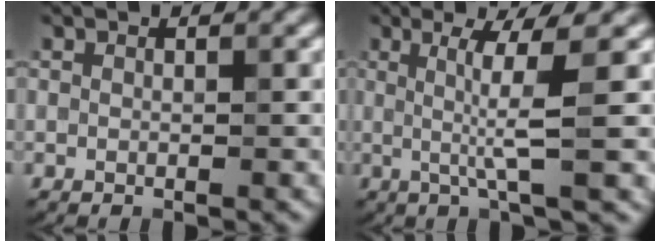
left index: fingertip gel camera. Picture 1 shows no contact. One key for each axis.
{"total": 5.0, "fx": 0.7, "fy": 0.4, "fz": 5.0, "tx": -0.086, "ty": -0.001, "tz": 0.015}